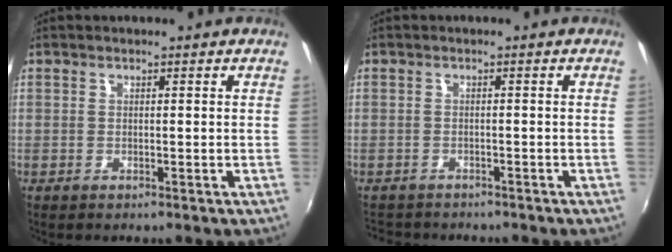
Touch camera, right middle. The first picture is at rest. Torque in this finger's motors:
{"motor_torque": [0.35, -0.50, 0.02, 0.01]}